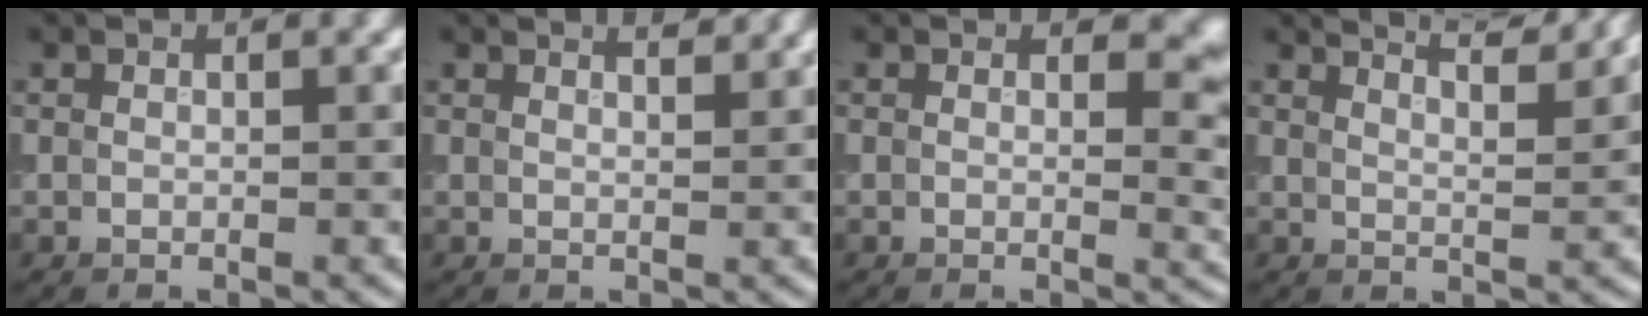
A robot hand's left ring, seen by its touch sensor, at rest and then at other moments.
{"total": 2.6, "force": [2.2, 0.8, 1.2], "torque": [0.006, 0.011, 0.002]}
{"total": 3.4, "force": [1.1, 1.6, 2.8], "torque": [-0.021, -0.007, 0.013]}
{"total": 6.9, "force": [5.7, 1.8, 3.5], "torque": [-0.022, 0.028, 0.041]}